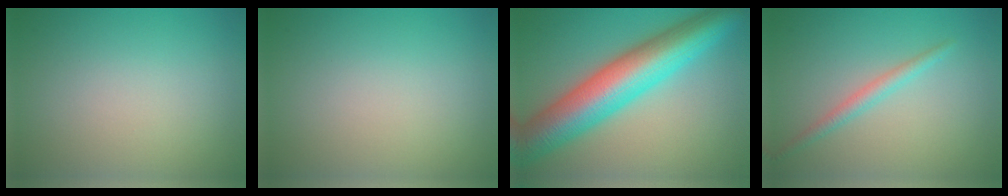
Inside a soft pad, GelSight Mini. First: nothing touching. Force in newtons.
{"total": 0.0}
{"total": 11.5, "press": 11.5, "slide": 0.2}
{"total": 1.8, "press": 1.8, "slide": 0.1}